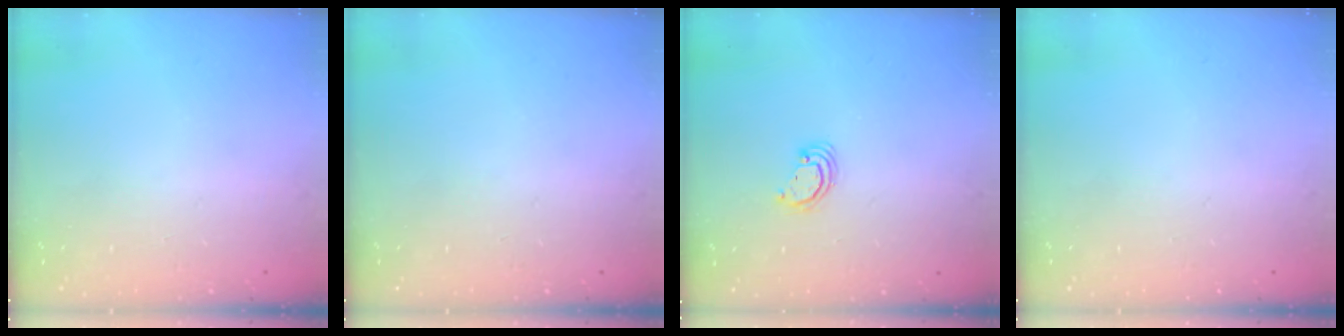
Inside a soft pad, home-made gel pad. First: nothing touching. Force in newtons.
{"total": 0.0}
{"total": 2.7, "press": 2.7, "slide": 0.2}
{"total": 0.0}